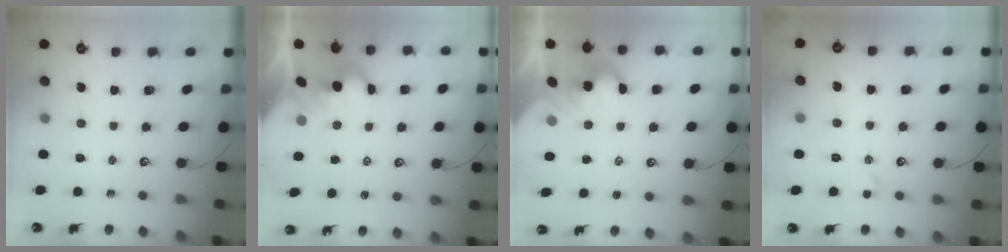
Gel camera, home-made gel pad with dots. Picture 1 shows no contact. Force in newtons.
{"total": 4.0, "press": 4.0, "slide": 0.7}
{"total": 1.9, "press": 1.9, "slide": 0.5}
{"total": 1.0, "press": 0.8, "slide": 0.6}